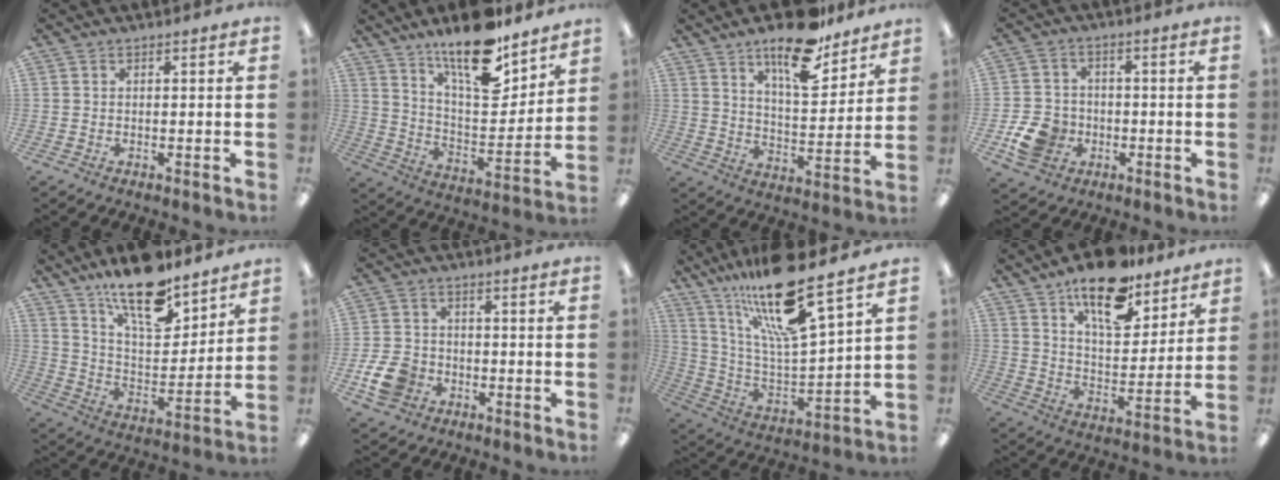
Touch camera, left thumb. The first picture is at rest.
{"total": 18.0, "force": [13.7, 6.2, 9.9], "torque": [-0.158, -0.096, 0.233]}
{"total": 16.6, "force": [12.3, 5.9, 9.4], "torque": [-0.144, -0.070, 0.207]}
{"total": 8.7, "force": [-2.9, 7.2, 3.9], "torque": [-0.087, 0.018, -0.050]}
{"total": 17.4, "force": [13.4, 6.2, 9.1], "torque": [-0.160, -0.083, 0.232]}
{"total": 8.3, "force": [-3.2, 6.3, 4.2], "torque": [-0.090, 0.015, -0.058]}
{"total": 20.9, "force": [16.0, 3.4, 12.9], "torque": [-0.238, -0.097, 0.264]}
{"total": 17.6, "force": [13.1, 7.3, 9.3], "torque": [-0.139, -0.077, 0.223]}